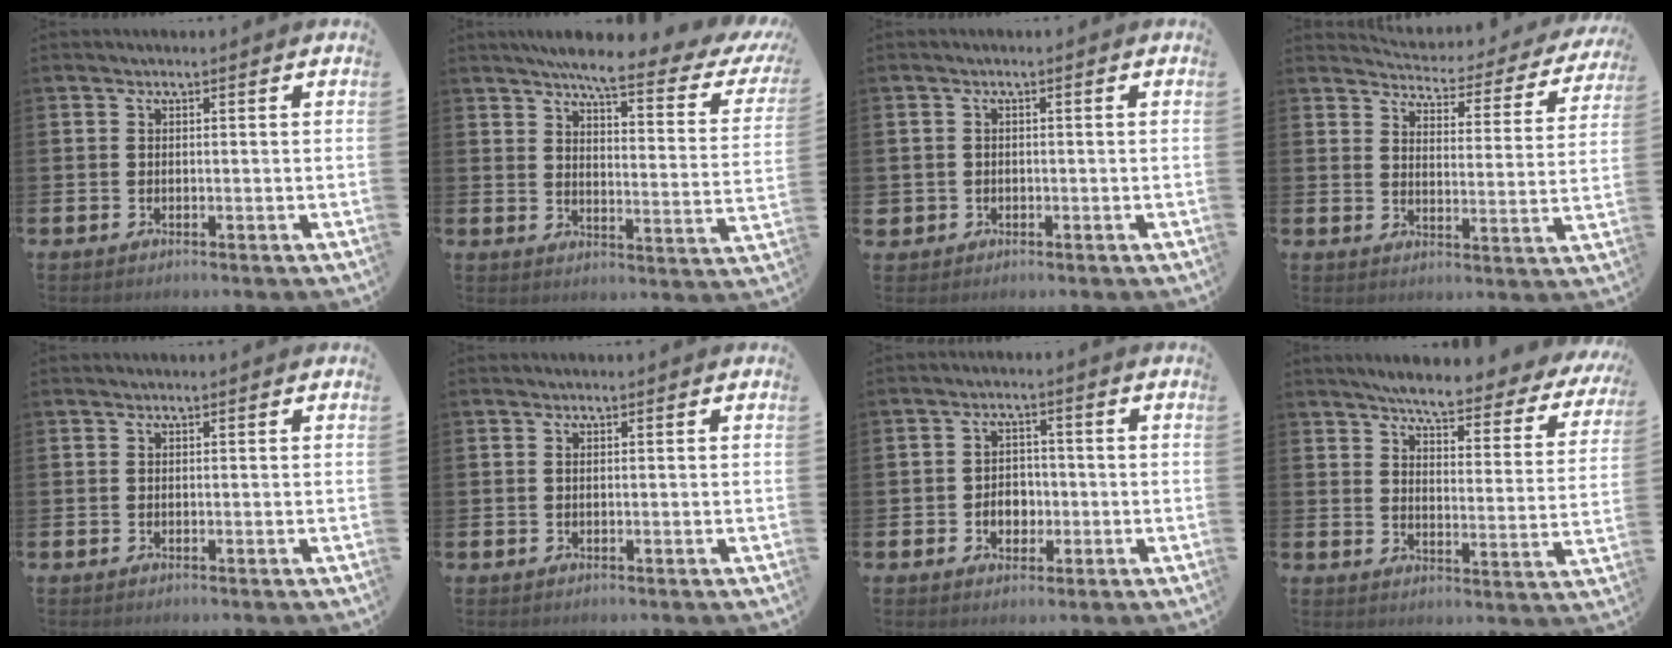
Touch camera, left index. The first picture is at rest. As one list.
[{"total": 6.7, "force": [5.7, 1.0, 3.4], "torque": [-0.064, -0.045, 0.087]}, {"total": 1.3, "force": [-0.2, 1.2, 0.2], "torque": [-0.004, 0.005, -0.008]}, {"total": 4.0, "force": [3.8, 0.8, 0.7], "torque": [-0.028, -0.038, 0.059]}, {"total": 0.0}, {"total": 0.0}, {"total": 3.3, "force": [-0.8, 2.6, 1.8], "torque": [-0.020, -0.005, -0.024]}, {"total": 5.3, "force": [4.8, 0.8, 2.0], "torque": [-0.046, -0.042, 0.075]}]